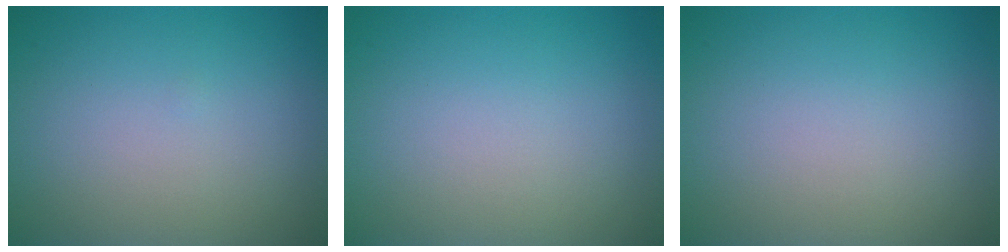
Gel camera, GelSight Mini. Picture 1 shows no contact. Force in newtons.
{"total": 0.0}
{"total": 0.0}